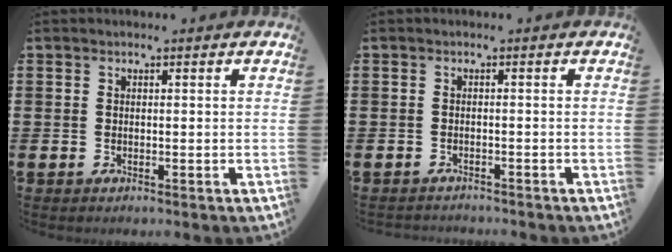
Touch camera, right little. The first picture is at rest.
{"total": 0.9, "force": [-0.9, 0.0, -0.1], "torque": [0.000, 0.002, -0.020]}